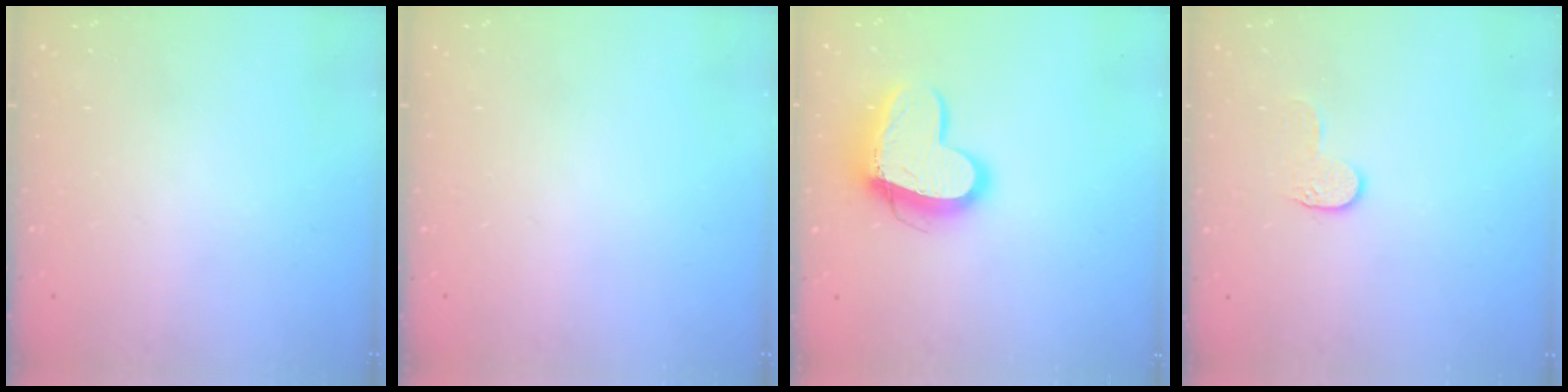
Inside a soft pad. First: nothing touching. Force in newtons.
{"total": 0.0}
{"total": 13.7, "press": 13.6, "slide": 1.3}
{"total": 4.6, "press": 4.6, "slide": 0.3}